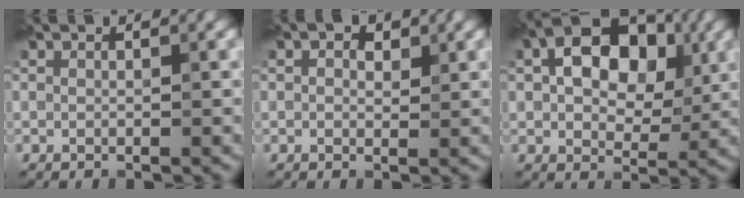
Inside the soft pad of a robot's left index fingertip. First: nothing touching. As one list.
[{"total": 1.6, "force": [0.7, 1.0, 1.0], "torque": [-0.012, 0.001, 0.007]}, {"total": 10.2, "force": [2.6, 6.7, 7.3], "torque": [-0.114, 0.034, 0.026]}]